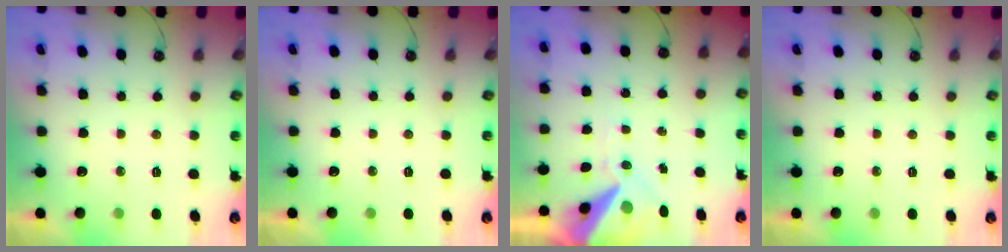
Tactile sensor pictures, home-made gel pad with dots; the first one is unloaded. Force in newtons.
{"total": 0.0}
{"total": 11.5, "press": 11.4, "slide": 1.6}
{"total": 0.0}